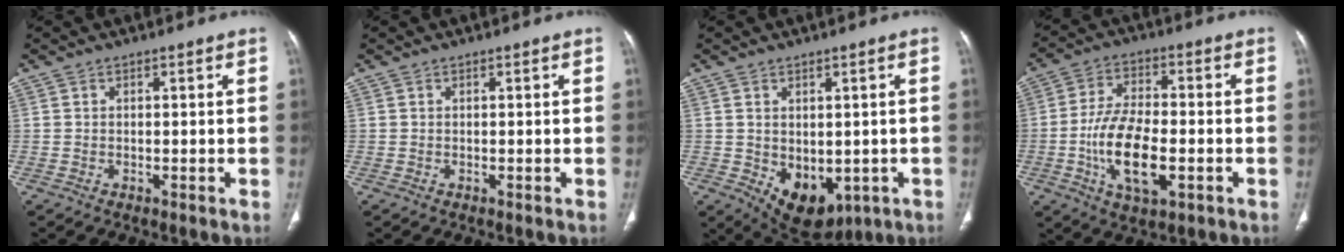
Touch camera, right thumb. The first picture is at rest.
{"total": 0.0}
{"total": 9.1, "force": [-1.5, 5.7, 7.0], "torque": [-0.082, -0.008, 0.008]}
{"total": 13.5, "force": [-3.3, 6.3, 11.5], "torque": [-0.209, 0.009, -0.058]}